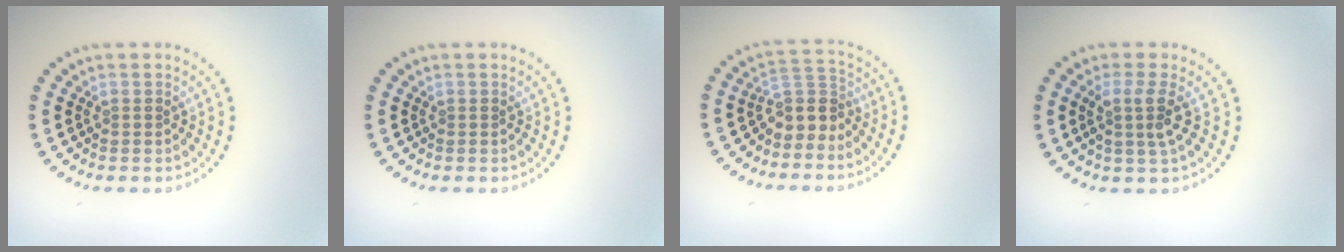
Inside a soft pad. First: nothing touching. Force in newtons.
{"total": 0.0}
{"total": 3.0, "press": 2.2, "slide": 2.0}
{"total": 2.6, "press": 2.0, "slide": 1.7}